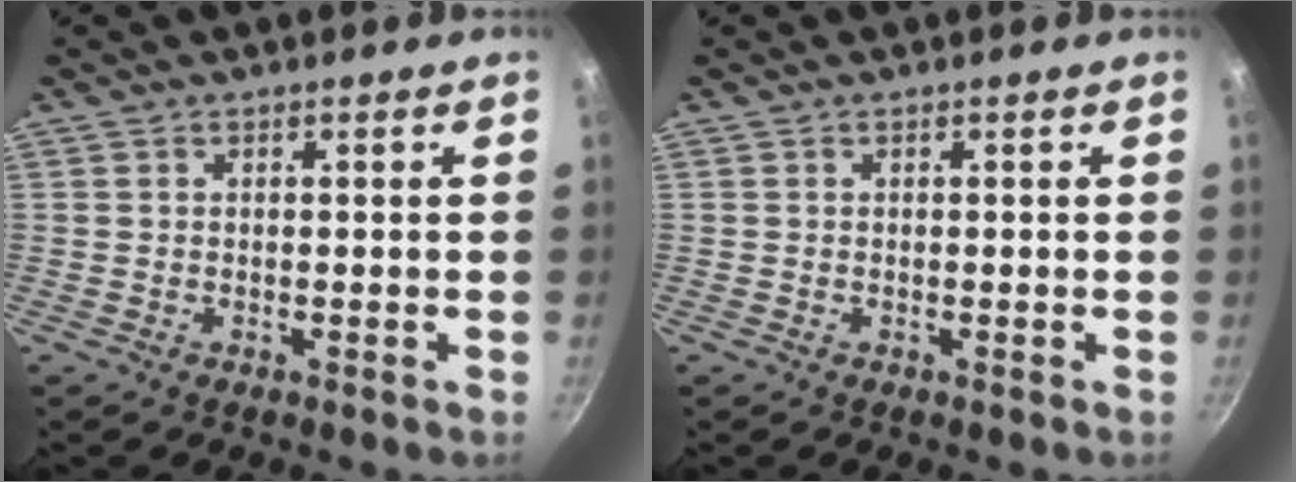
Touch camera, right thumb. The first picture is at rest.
{"total": 0.0}